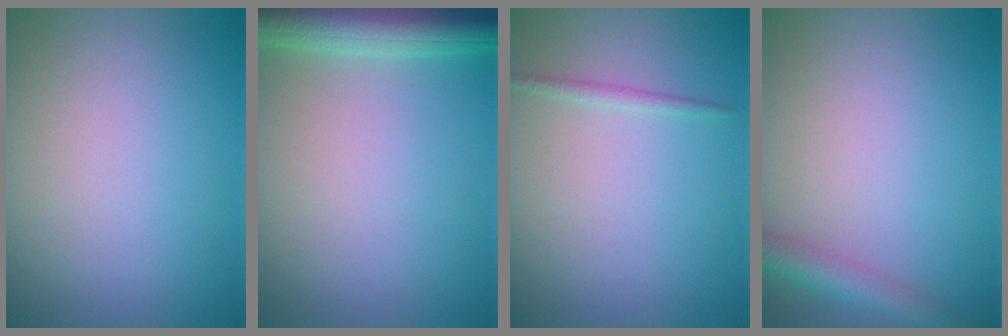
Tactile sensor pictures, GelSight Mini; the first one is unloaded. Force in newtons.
{"total": 5.1, "press": 5.1, "slide": 0.2}
{"total": 0.8, "press": 0.8, "slide": 0.1}
{"total": 3.0, "press": 3.0, "slide": 0.1}